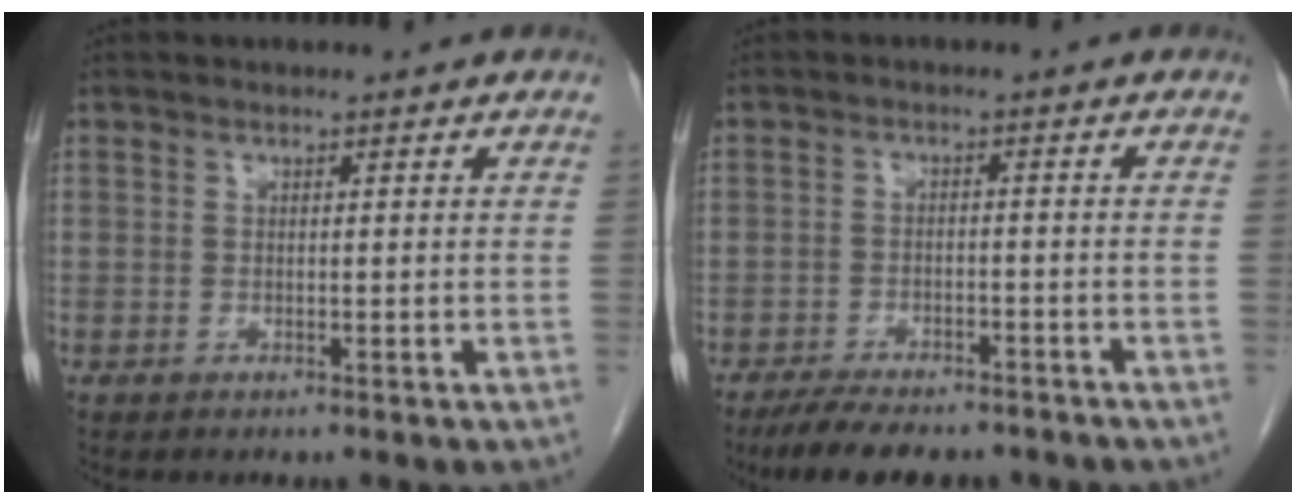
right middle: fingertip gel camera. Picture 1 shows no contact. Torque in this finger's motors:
{"motor_torque": [0.97, -0.89, 0.10, 0.07]}